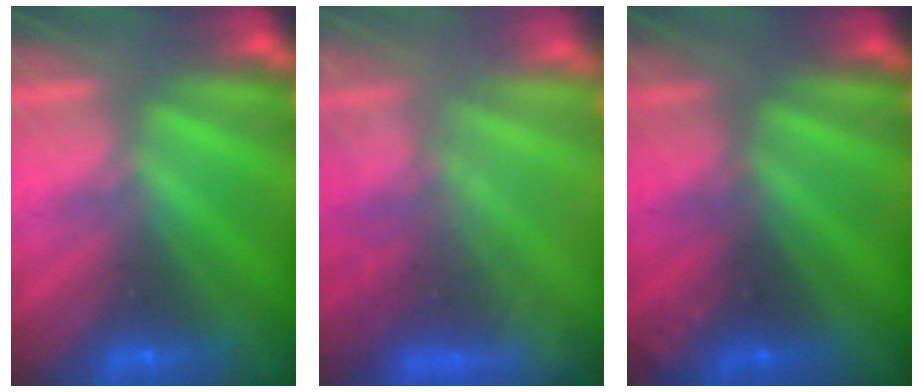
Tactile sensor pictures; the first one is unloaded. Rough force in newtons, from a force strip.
{"total": 7.5}
{"total": 2.3}